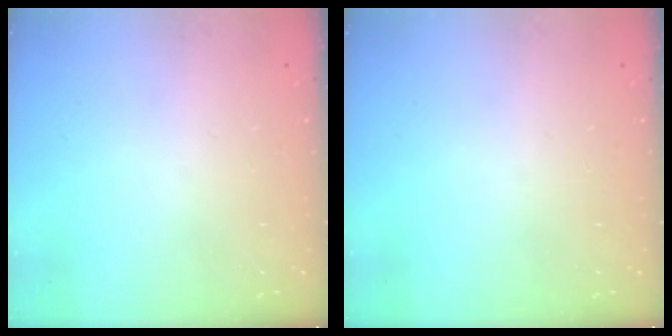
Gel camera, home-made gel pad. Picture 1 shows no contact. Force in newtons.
{"total": 0.0}